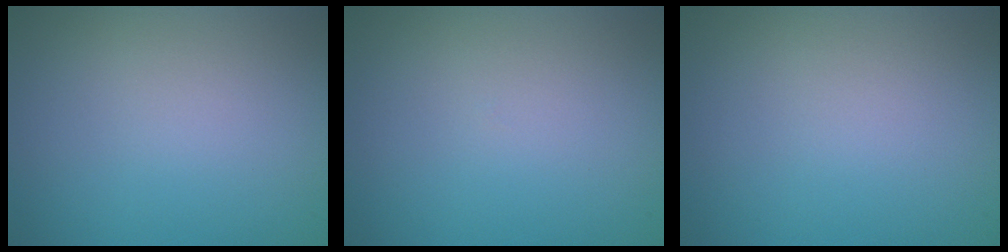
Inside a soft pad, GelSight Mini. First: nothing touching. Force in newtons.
{"total": 0.0}
{"total": 0.0}